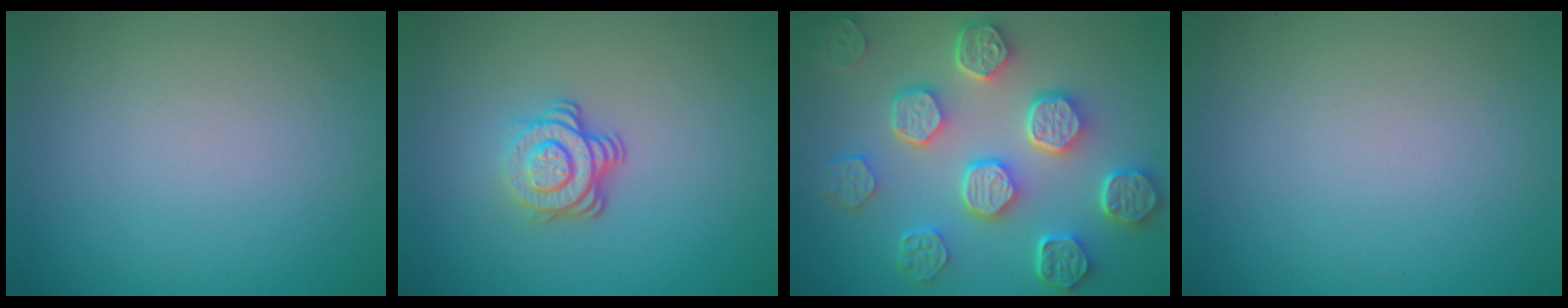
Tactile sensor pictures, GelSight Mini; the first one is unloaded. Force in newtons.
{"total": 3.8, "press": 2.6, "slide": 2.8}
{"total": 8.1, "press": 6.3, "slide": 5.1}
{"total": 0.0}